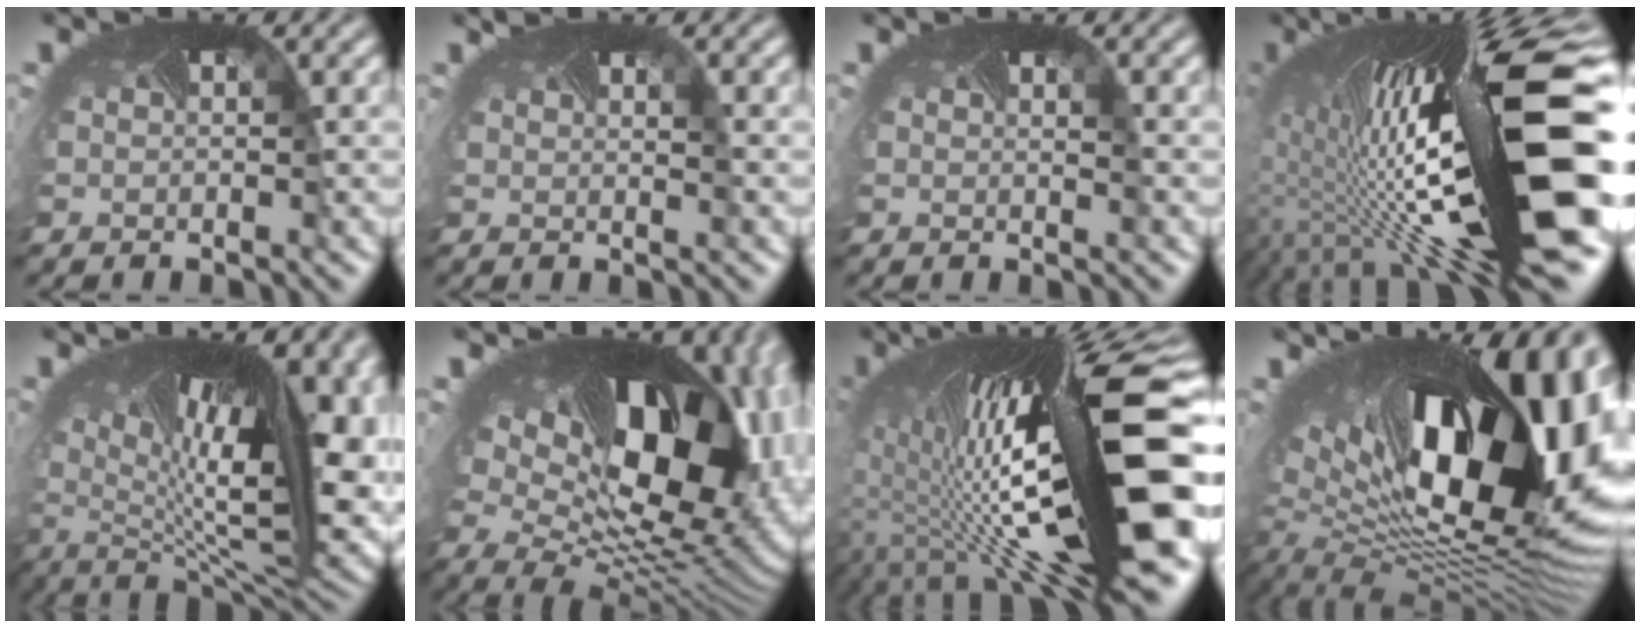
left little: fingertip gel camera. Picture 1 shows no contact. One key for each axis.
{"total": 0.6, "fx": 0.5, "fy": 0.0, "fz": 0.1, "tx": -0.007, "ty": -0.001, "tz": 0.012}
{"total": 0.0}
{"total": 15.3, "fx": -1.3, "fy": 4.1, "fz": 14.7, "tx": -0.257, "ty": -0.016, "tz": -0.013}
{"total": 17.6, "fx": 0.1, "fy": 8.2, "fz": 15.6, "tx": -0.222, "ty": -0.039, "tz": 0.026}
{"total": 15.7, "fx": 3.6, "fy": 9.4, "fz": 12.1, "tx": -0.189, "ty": -0.030, "tz": 0.087}
{"total": 16.4, "fx": -0.3, "fy": 4.6, "fz": 15.7, "tx": -0.254, "ty": -0.013, "tz": 0.010}
{"total": 18.7, "fx": 2.7, "fy": 9.5, "fz": 15.9, "tx": -0.285, "ty": -0.029, "tz": 0.051}